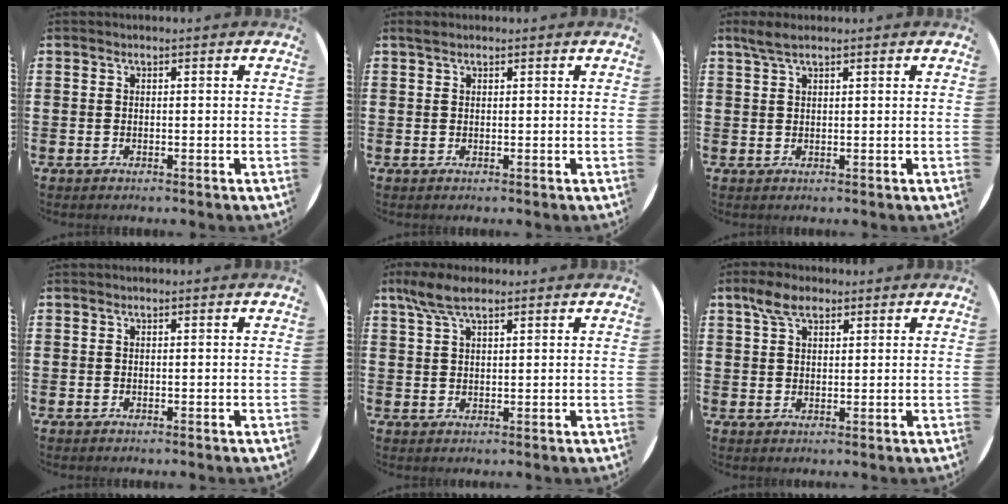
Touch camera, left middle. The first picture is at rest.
{"total": 0.8, "force": [0.7, 0.3, 0.2], "torque": [0.002, -0.001, 0.012]}
{"total": 2.1, "force": [1.6, 0.3, 1.3], "torque": [-0.028, 0.004, 0.029]}
{"total": 0.0}
{"total": 4.8, "force": [3.4, 1.5, 3.0], "torque": [-0.067, 0.003, 0.062]}
{"total": 4.3, "force": [3.0, 2.1, 2.2], "torque": [-0.042, 0.005, 0.055]}